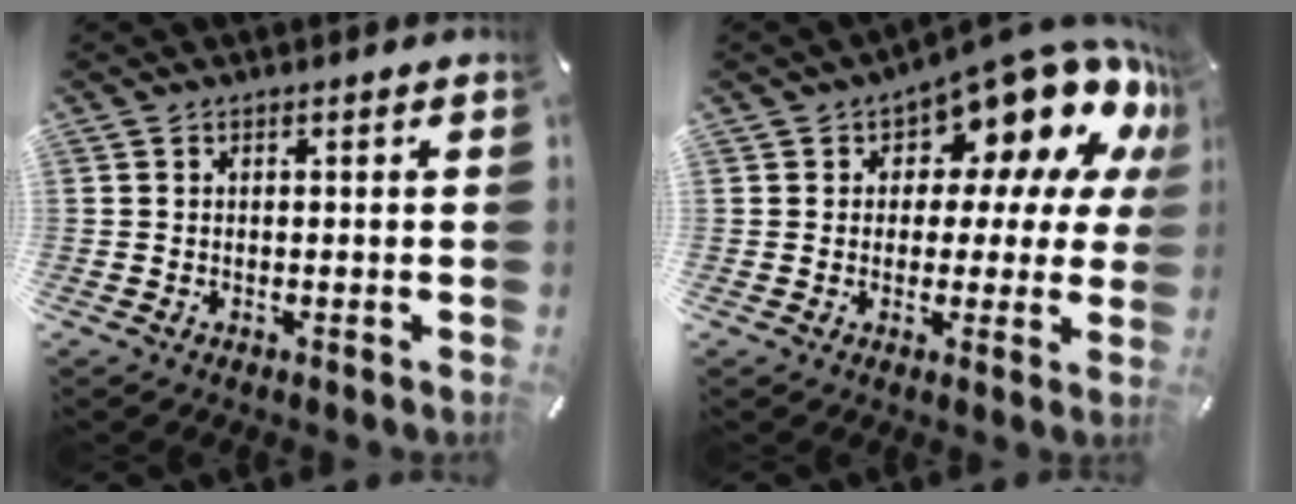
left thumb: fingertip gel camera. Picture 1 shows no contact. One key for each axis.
{"total": 14.7, "fx": 9.9, "fy": 6.6, "fz": 8.7, "tx": -0.119, "ty": -0.091, "tz": 0.165}